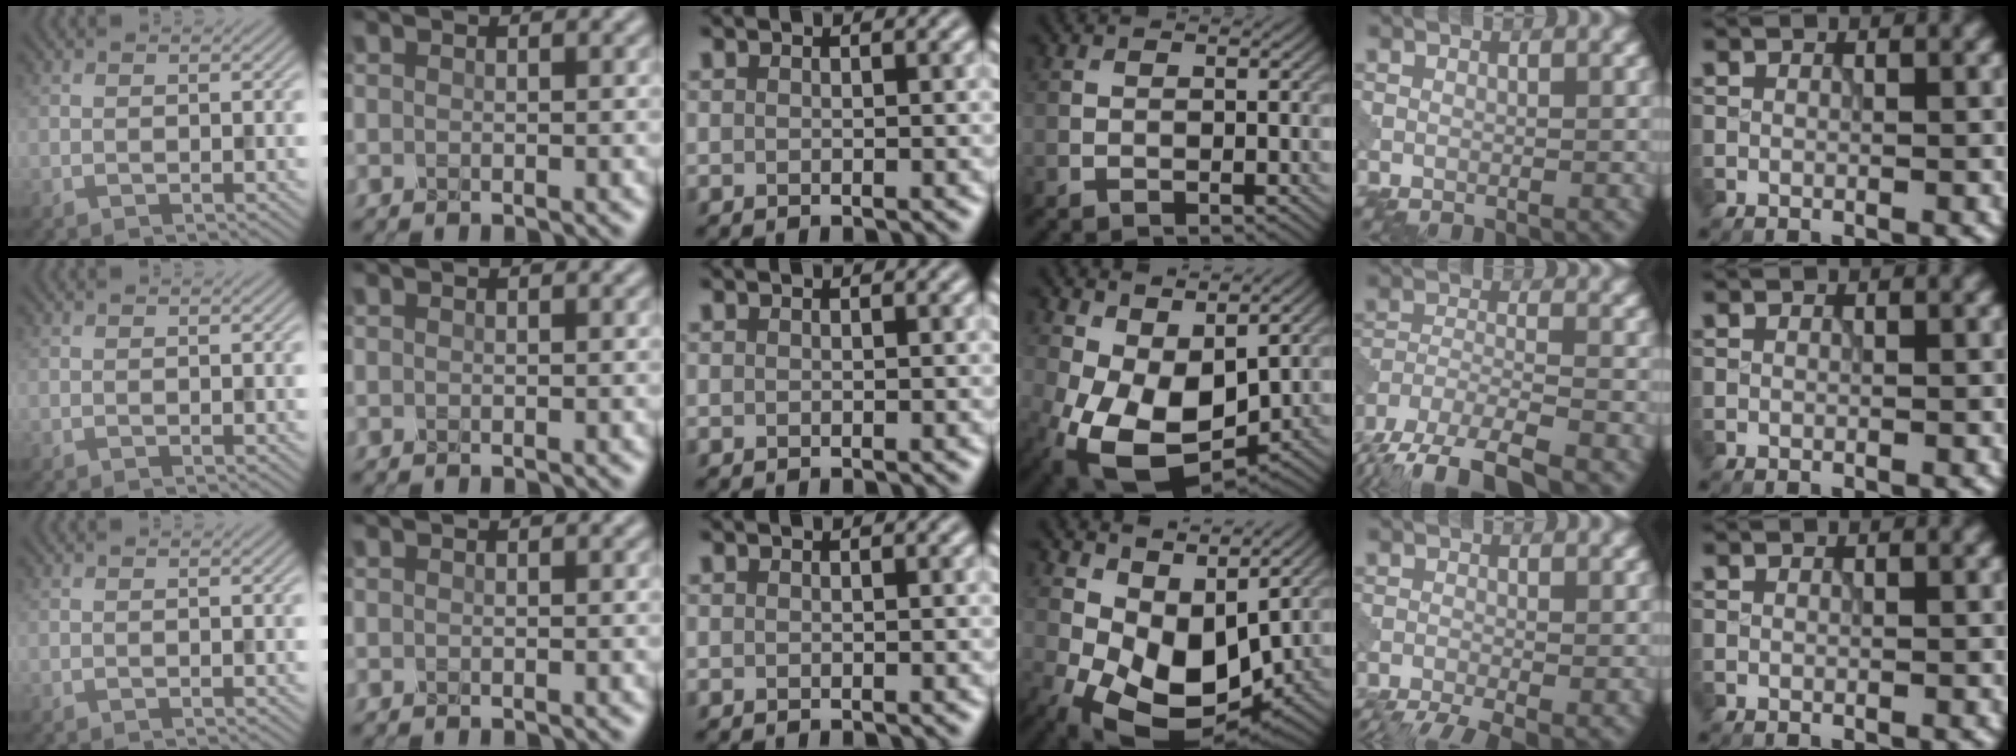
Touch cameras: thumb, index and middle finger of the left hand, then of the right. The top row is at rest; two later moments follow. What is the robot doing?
{"motion": "squeeze", "object": "foam earplug"}